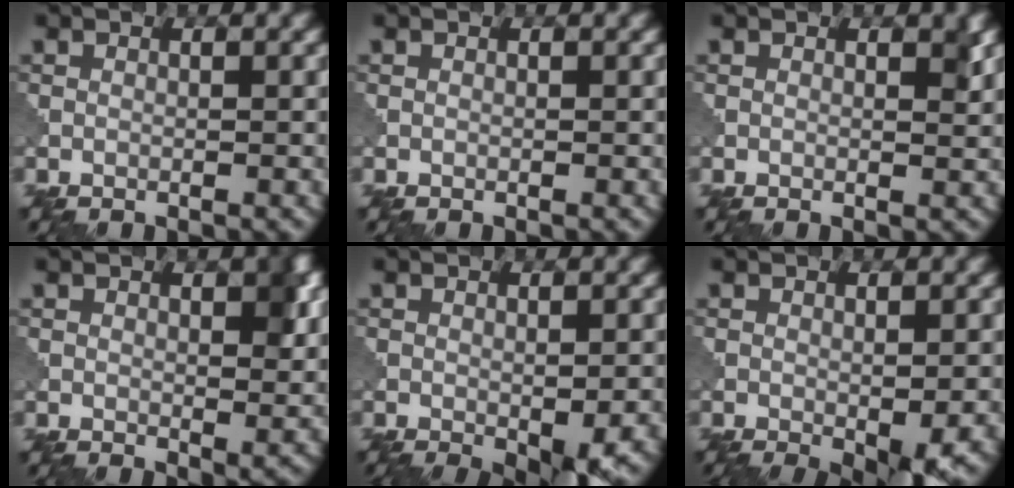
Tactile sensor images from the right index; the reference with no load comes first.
{"total": 0.0}
{"total": 1.1, "force": [0.5, 0.4, 0.9], "torque": [-0.009, -0.004, 0.005]}
{"total": 4.2, "force": [1.0, 2.1, 3.5], "torque": [-0.044, -0.009, 0.022]}
{"total": 4.3, "force": [-1.9, 1.1, 3.7], "torque": [-0.053, -0.009, -0.023]}
{"total": 4.1, "force": [-1.7, 0.9, 3.6], "torque": [-0.052, -0.010, -0.020]}